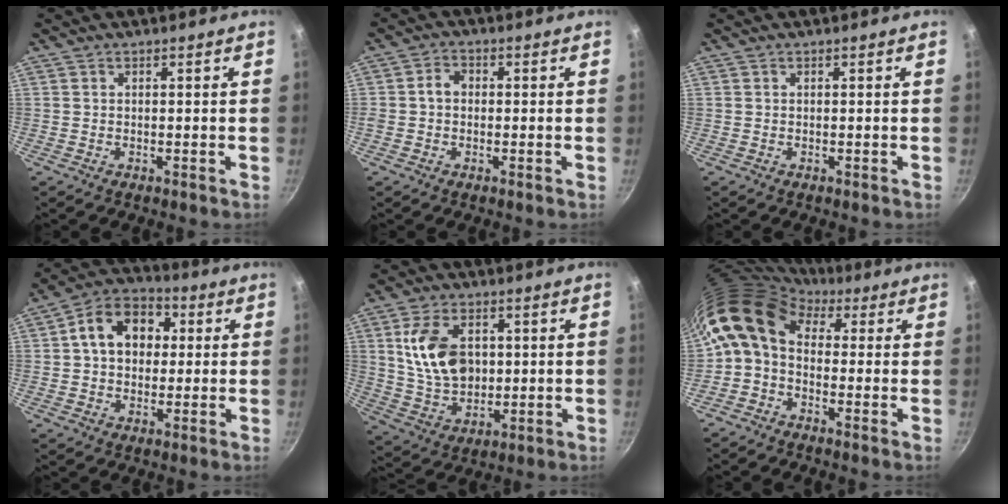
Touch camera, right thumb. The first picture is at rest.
{"total": 3.1, "force": [-0.1, 2.6, 1.8], "torque": [-0.018, 0.012, -0.007]}
{"total": 0.0}
{"total": 12.5, "force": [2.2, 9.4, 8.0], "torque": [-0.094, 0.023, 0.018]}
{"total": 13.2, "force": [2.4, 9.0, 9.4], "torque": [-0.151, -0.014, 0.052]}
{"total": 10.8, "force": [2.1, 7.7, 7.2], "torque": [-0.129, 0.028, 0.012]}